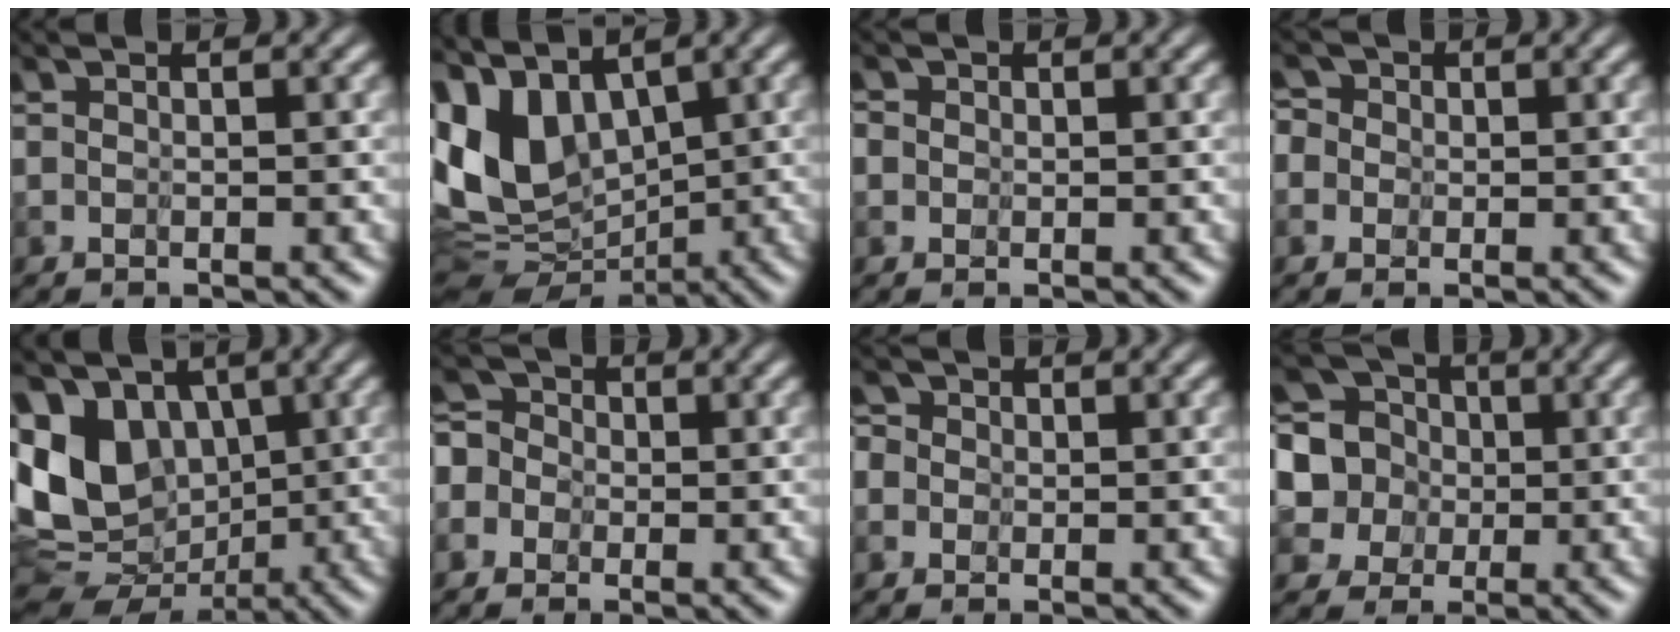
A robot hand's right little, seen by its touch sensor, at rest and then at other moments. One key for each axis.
{"total": 6.0, "fx": 2.3, "fy": 3.5, "fz": 4.2, "tx": -0.117, "ty": -0.017, "tz": 0.037}
{"total": 1.2, "fx": 0.1, "fy": 1.2, "fz": 0.0, "tx": -0.010, "ty": 0.009, "tz": -0.020}
{"total": 2.0, "fx": -0.2, "fy": 2.0, "fz": 0.2, "tx": -0.018, "ty": 0.014, "tz": -0.029}
{"total": 8.5, "fx": 1.7, "fy": 6.5, "fz": 5.3, "tx": -0.115, "ty": -0.012, "tz": 0.037}
{"total": 2.8, "fx": -0.4, "fy": 2.8, "fz": 0.3, "tx": -0.023, "ty": 0.015, "tz": -0.039}
{"total": 1.6, "fx": -0.2, "fy": 1.6, "fz": 0.0, "tx": -0.016, "ty": 0.009, "tz": -0.025}
{"total": 7.9, "fx": 1.7, "fy": 7.2, "fz": 2.8, "tx": -0.105, "ty": 0.010, "tz": 0.008}